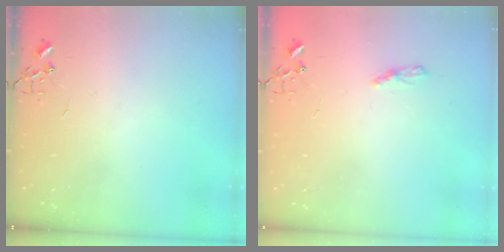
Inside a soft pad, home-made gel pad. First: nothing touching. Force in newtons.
{"total": 4.7, "press": 4.7, "slide": 0.4}